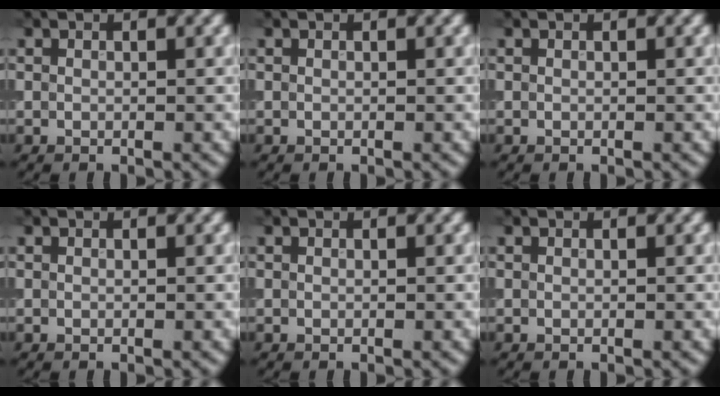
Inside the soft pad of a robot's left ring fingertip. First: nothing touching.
{"total": 0.0}
{"total": 0.0}
{"total": 0.0}
{"total": 0.0}
{"total": 0.0}